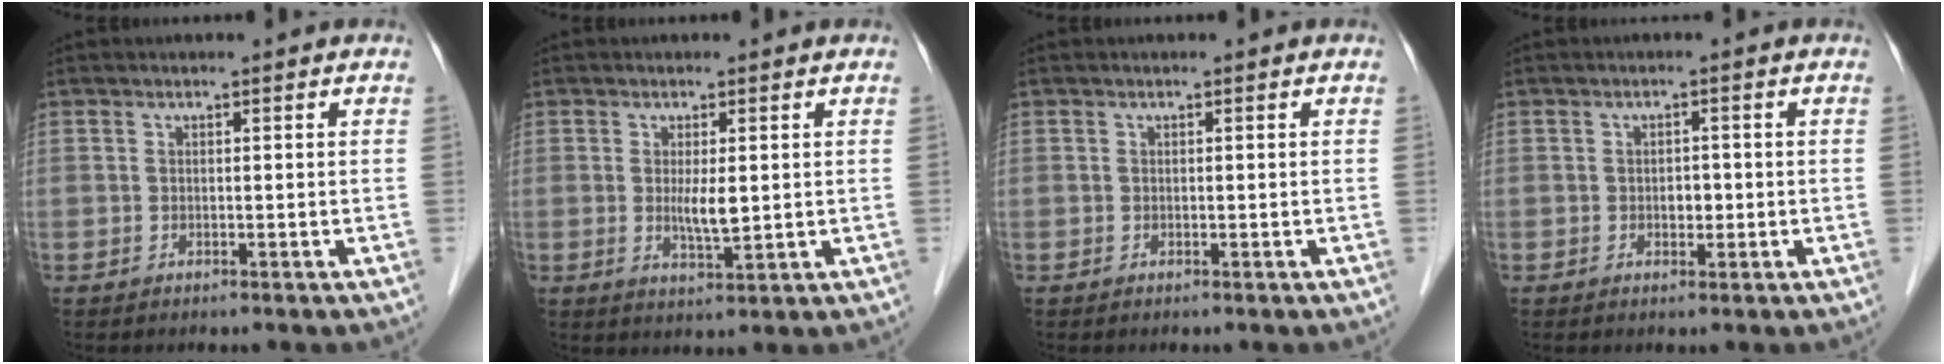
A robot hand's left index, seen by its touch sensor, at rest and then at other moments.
{"total": 3.4, "force": [0.3, 0.7, 3.3], "torque": [-0.062, -0.010, 0.007]}
{"total": 0.0}
{"total": 1.6, "force": [-0.3, 1.1, 1.2], "torque": [-0.017, 0.001, -0.003]}